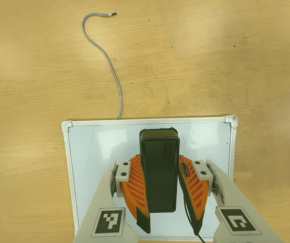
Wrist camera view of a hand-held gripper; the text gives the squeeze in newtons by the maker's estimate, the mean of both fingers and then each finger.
{"total": 6.3, "left": 6.0, "right": 6.7}